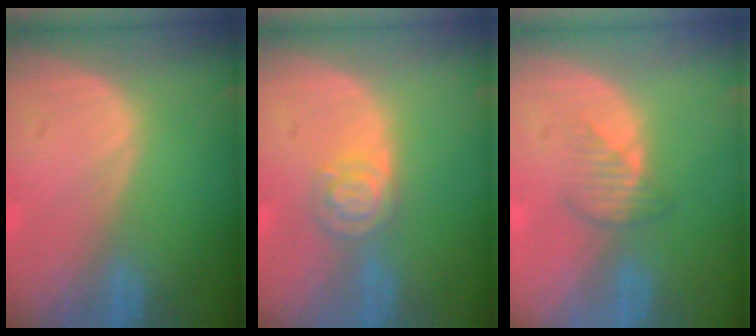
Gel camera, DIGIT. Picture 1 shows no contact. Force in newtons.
{"total": 4.7, "press": 4.1, "slide": 2.3}
{"total": 2.5, "press": 2.5, "slide": 0.4}